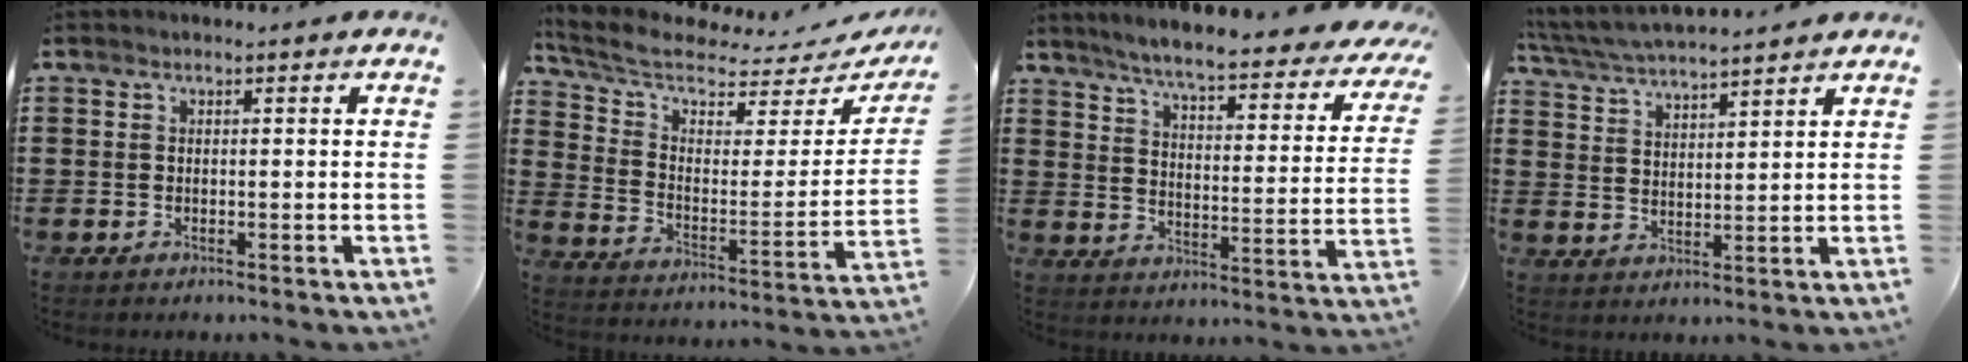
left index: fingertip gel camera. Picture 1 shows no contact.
{"total": 6.4, "force": [5.4, 2.0, 2.7], "torque": [-0.082, -0.042, 0.091]}
{"total": 5.9, "force": [5.2, -0.4, 2.8], "torque": [-0.077, -0.039, 0.082]}
{"total": 4.9, "force": [4.8, -0.1, 1.3], "torque": [-0.045, -0.023, 0.083]}